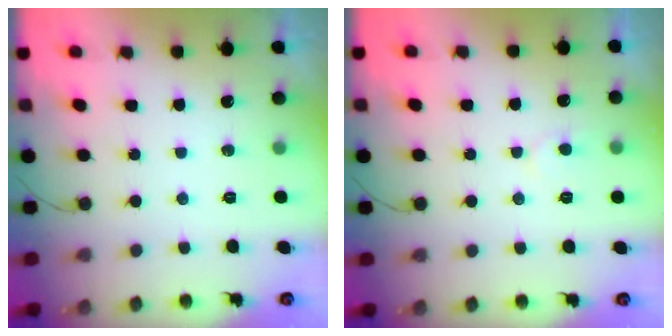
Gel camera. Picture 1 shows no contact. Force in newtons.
{"total": 5.6, "press": 5.6, "slide": 0.3}